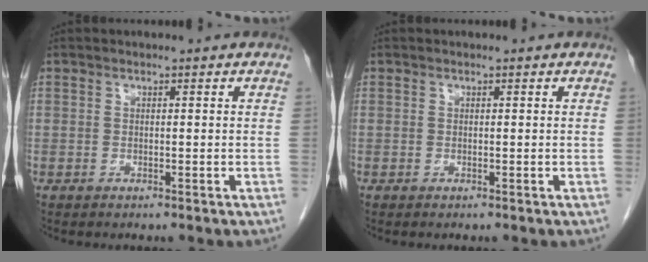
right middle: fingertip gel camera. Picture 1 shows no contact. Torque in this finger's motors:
{"motor_torque": [0.15, -0.30, 0.02, 0.01]}